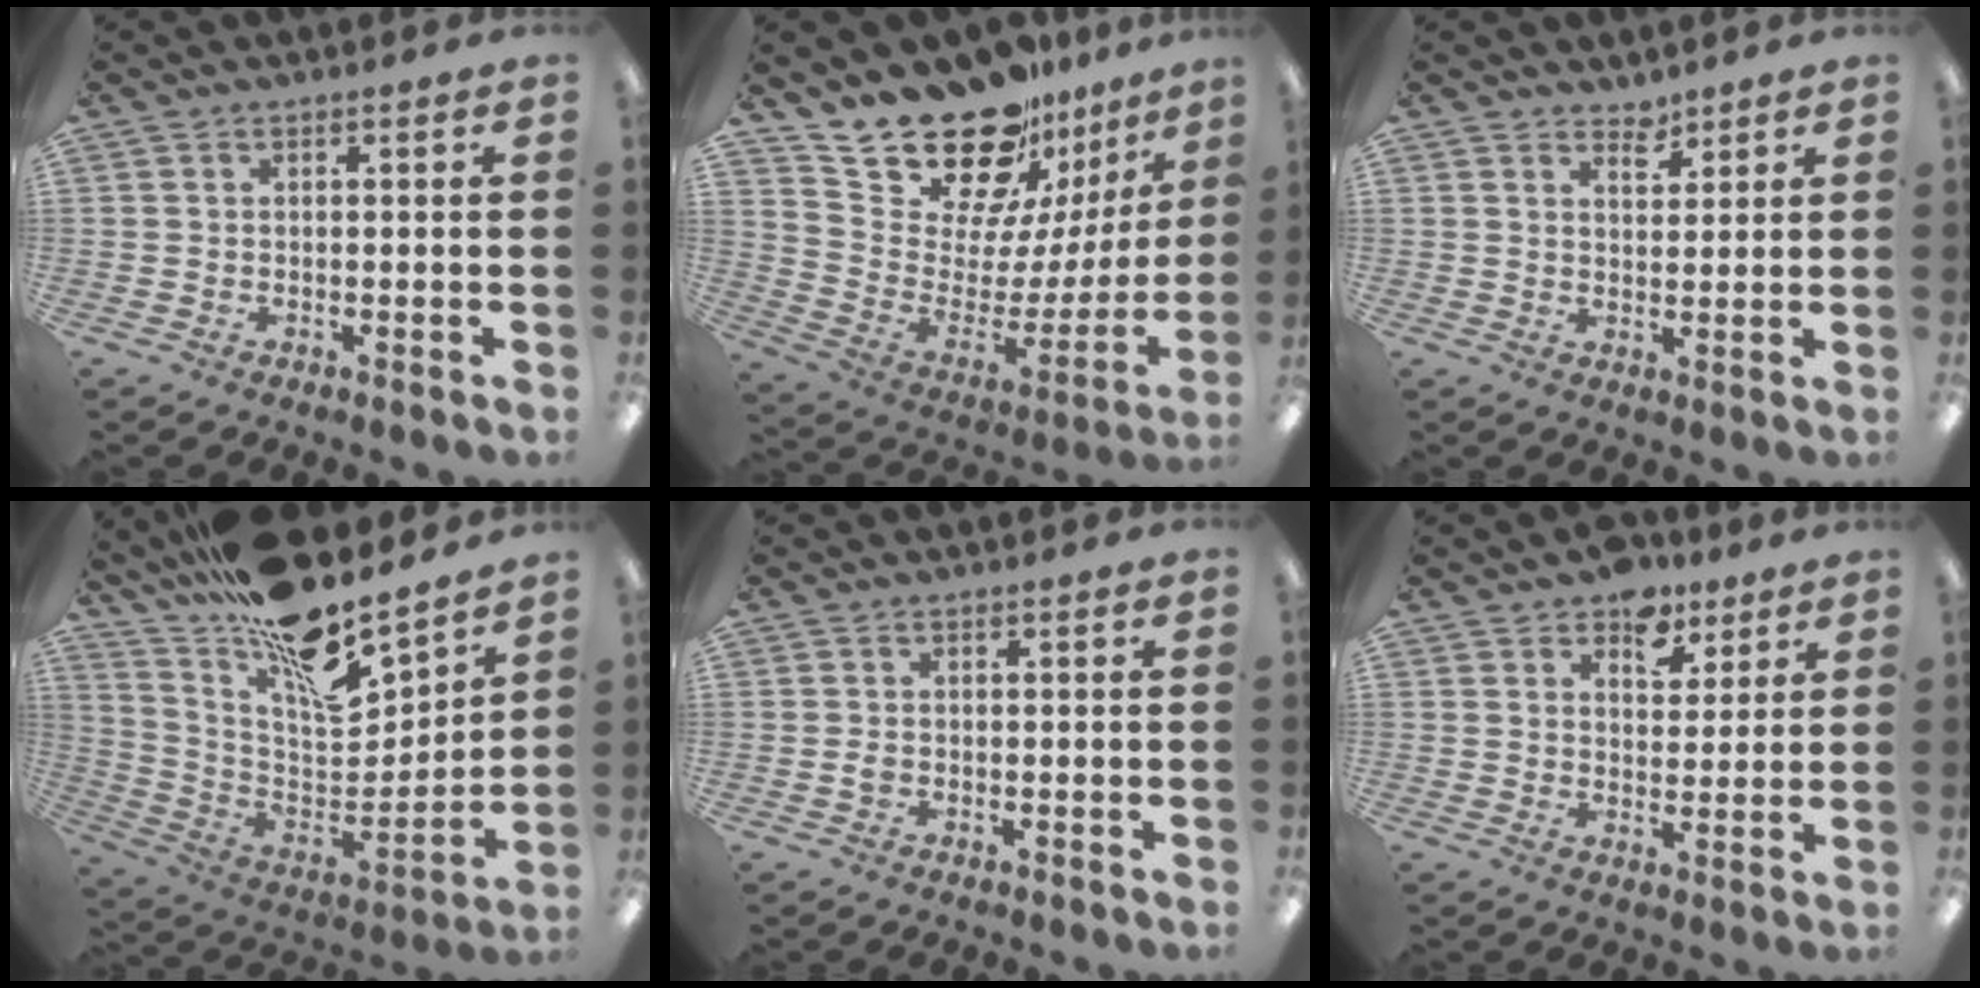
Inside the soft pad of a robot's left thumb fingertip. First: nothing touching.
{"total": 23.1, "force": [19.8, 9.3, 7.3], "torque": [-0.128, -0.150, 0.360]}
{"total": 3.5, "force": [3.2, 1.4, 0.7], "torque": [0.005, -0.024, 0.055]}
{"total": 19.3, "force": [15.2, 5.7, 10.3], "torque": [-0.167, -0.125, 0.255]}
{"total": 1.0, "force": [-0.2, 0.7, 0.7], "torque": [-0.013, 0.003, -0.004]}
{"total": 7.9, "force": [5.7, 4.8, 2.5], "torque": [-0.026, -0.031, 0.101]}